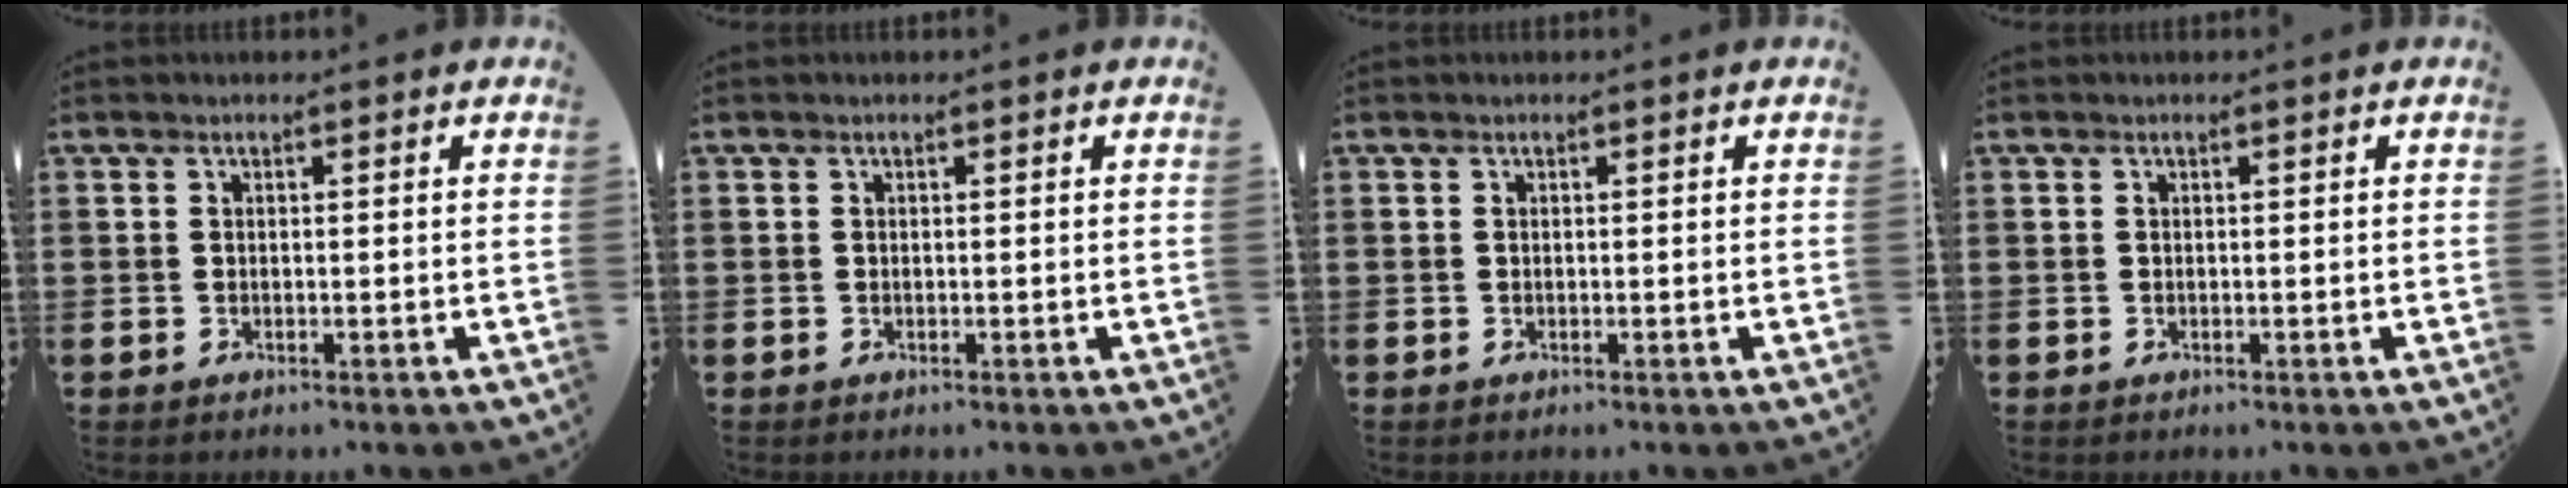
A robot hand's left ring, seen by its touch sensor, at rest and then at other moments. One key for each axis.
{"total": 0.0}
{"total": 0.0}
{"total": 0.0}